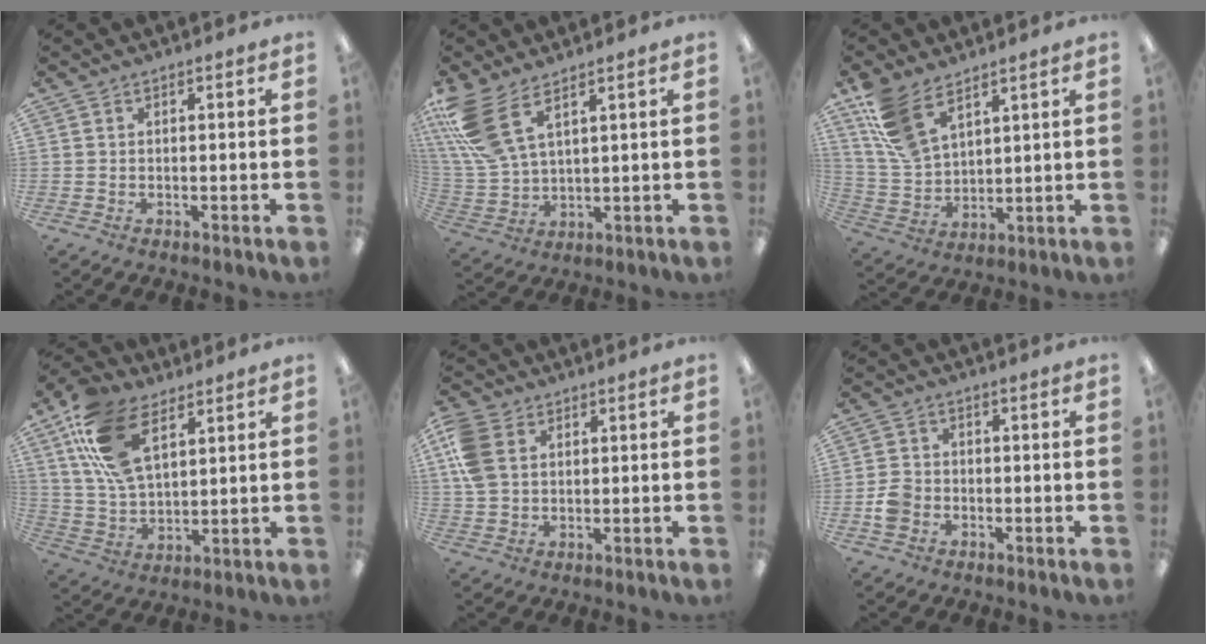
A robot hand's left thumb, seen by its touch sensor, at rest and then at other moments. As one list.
[{"total": 12.6, "force": [7.4, 5.5, 8.5], "torque": [-0.203, -0.029, 0.140]}, {"total": 11.9, "force": [8.2, 5.7, 6.4], "torque": [-0.146, -0.019, 0.162]}, {"total": 16.6, "force": [8.6, 9.1, 10.9], "torque": [-0.233, -0.015, 0.158]}, {"total": 8.8, "force": [2.7, 6.6, 5.1], "torque": [-0.136, 0.010, 0.053]}, {"total": 4.5, "force": [-1.6, 3.7, 2.0], "torque": [-0.039, 0.010, -0.030]}]